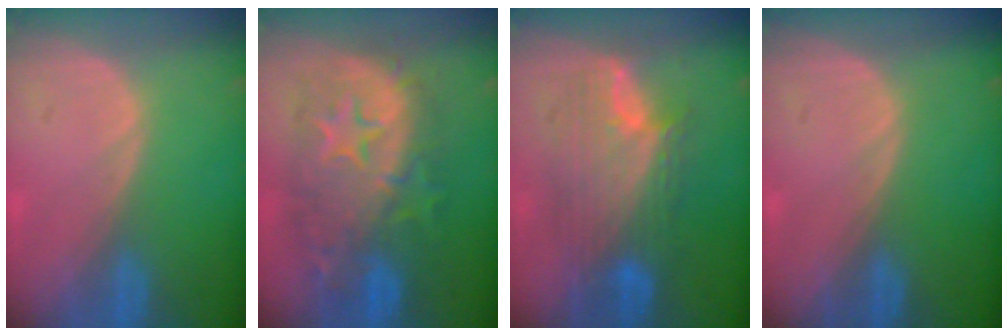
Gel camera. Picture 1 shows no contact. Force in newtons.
{"total": 12.5, "press": 12.5, "slide": 1.1}
{"total": 9.1, "press": 9.0, "slide": 0.5}
{"total": 0.0}